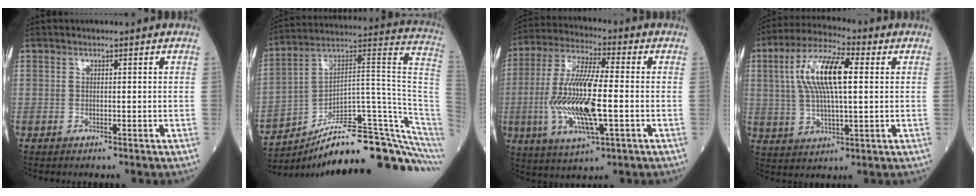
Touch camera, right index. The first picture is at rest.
{"total": 25.0, "force": [-18.8, 2.6, 16.2], "torque": [-0.132, 0.067, -0.278]}
{"total": 15.4, "force": [-2.6, 2.9, 14.9], "torque": [-0.310, -0.009, -0.045]}
{"total": 12.3, "force": [2.5, 3.3, 11.6], "torque": [-0.236, 0.020, 0.045]}